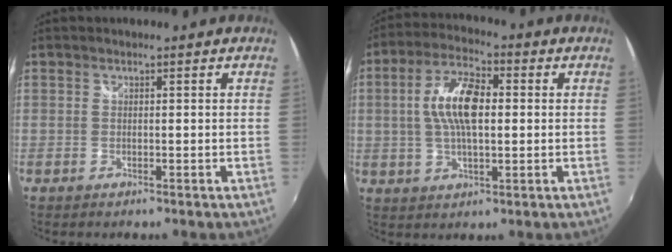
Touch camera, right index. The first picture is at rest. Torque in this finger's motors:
{"motor_torque": [0.50, -0.14, 0.35, 0.17]}